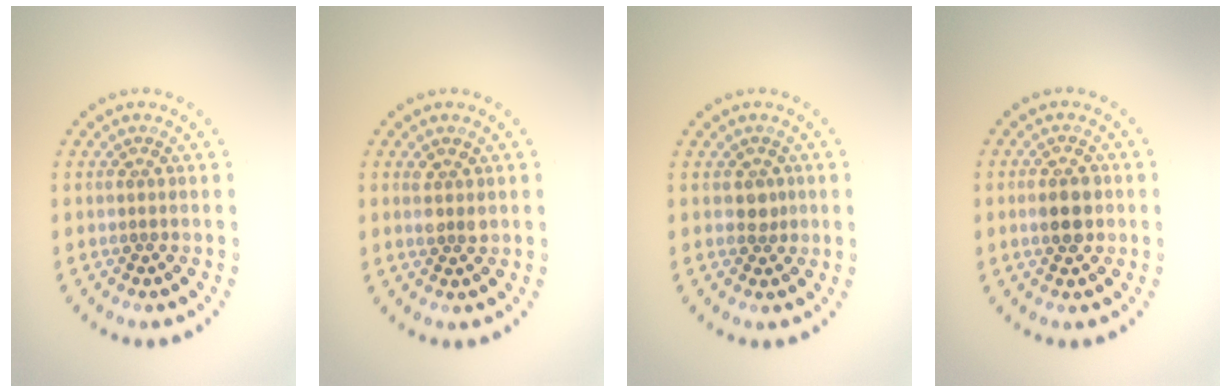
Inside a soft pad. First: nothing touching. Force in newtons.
{"total": 1.5, "press": 1.4, "slide": 0.5}
{"total": 1.3, "press": 1.1, "slide": 0.7}
{"total": 3.0, "press": 3.0, "slide": 0.1}